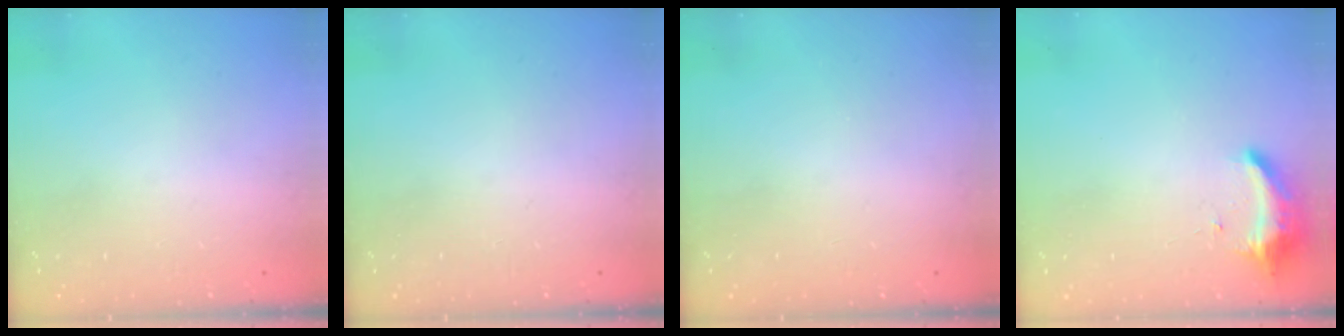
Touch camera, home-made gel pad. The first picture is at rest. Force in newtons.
{"total": 0.0}
{"total": 2.7, "press": 2.0, "slide": 1.8}
{"total": 9.3, "press": 9.3, "slide": 0.8}